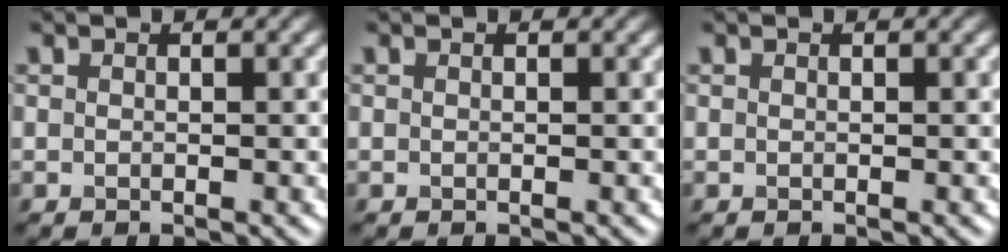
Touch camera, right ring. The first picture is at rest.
{"total": 0.0}
{"total": 0.0}